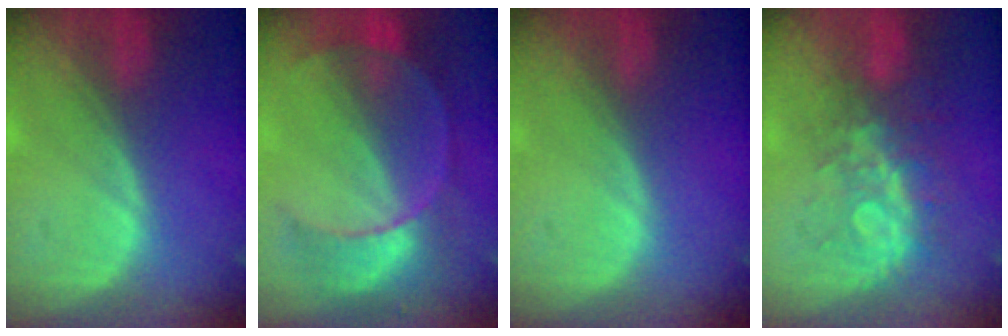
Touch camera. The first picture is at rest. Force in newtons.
{"total": 7.7, "press": 7.7, "slide": 0.7}
{"total": 0.0}
{"total": 7.7, "press": 7.1, "slide": 3.1}